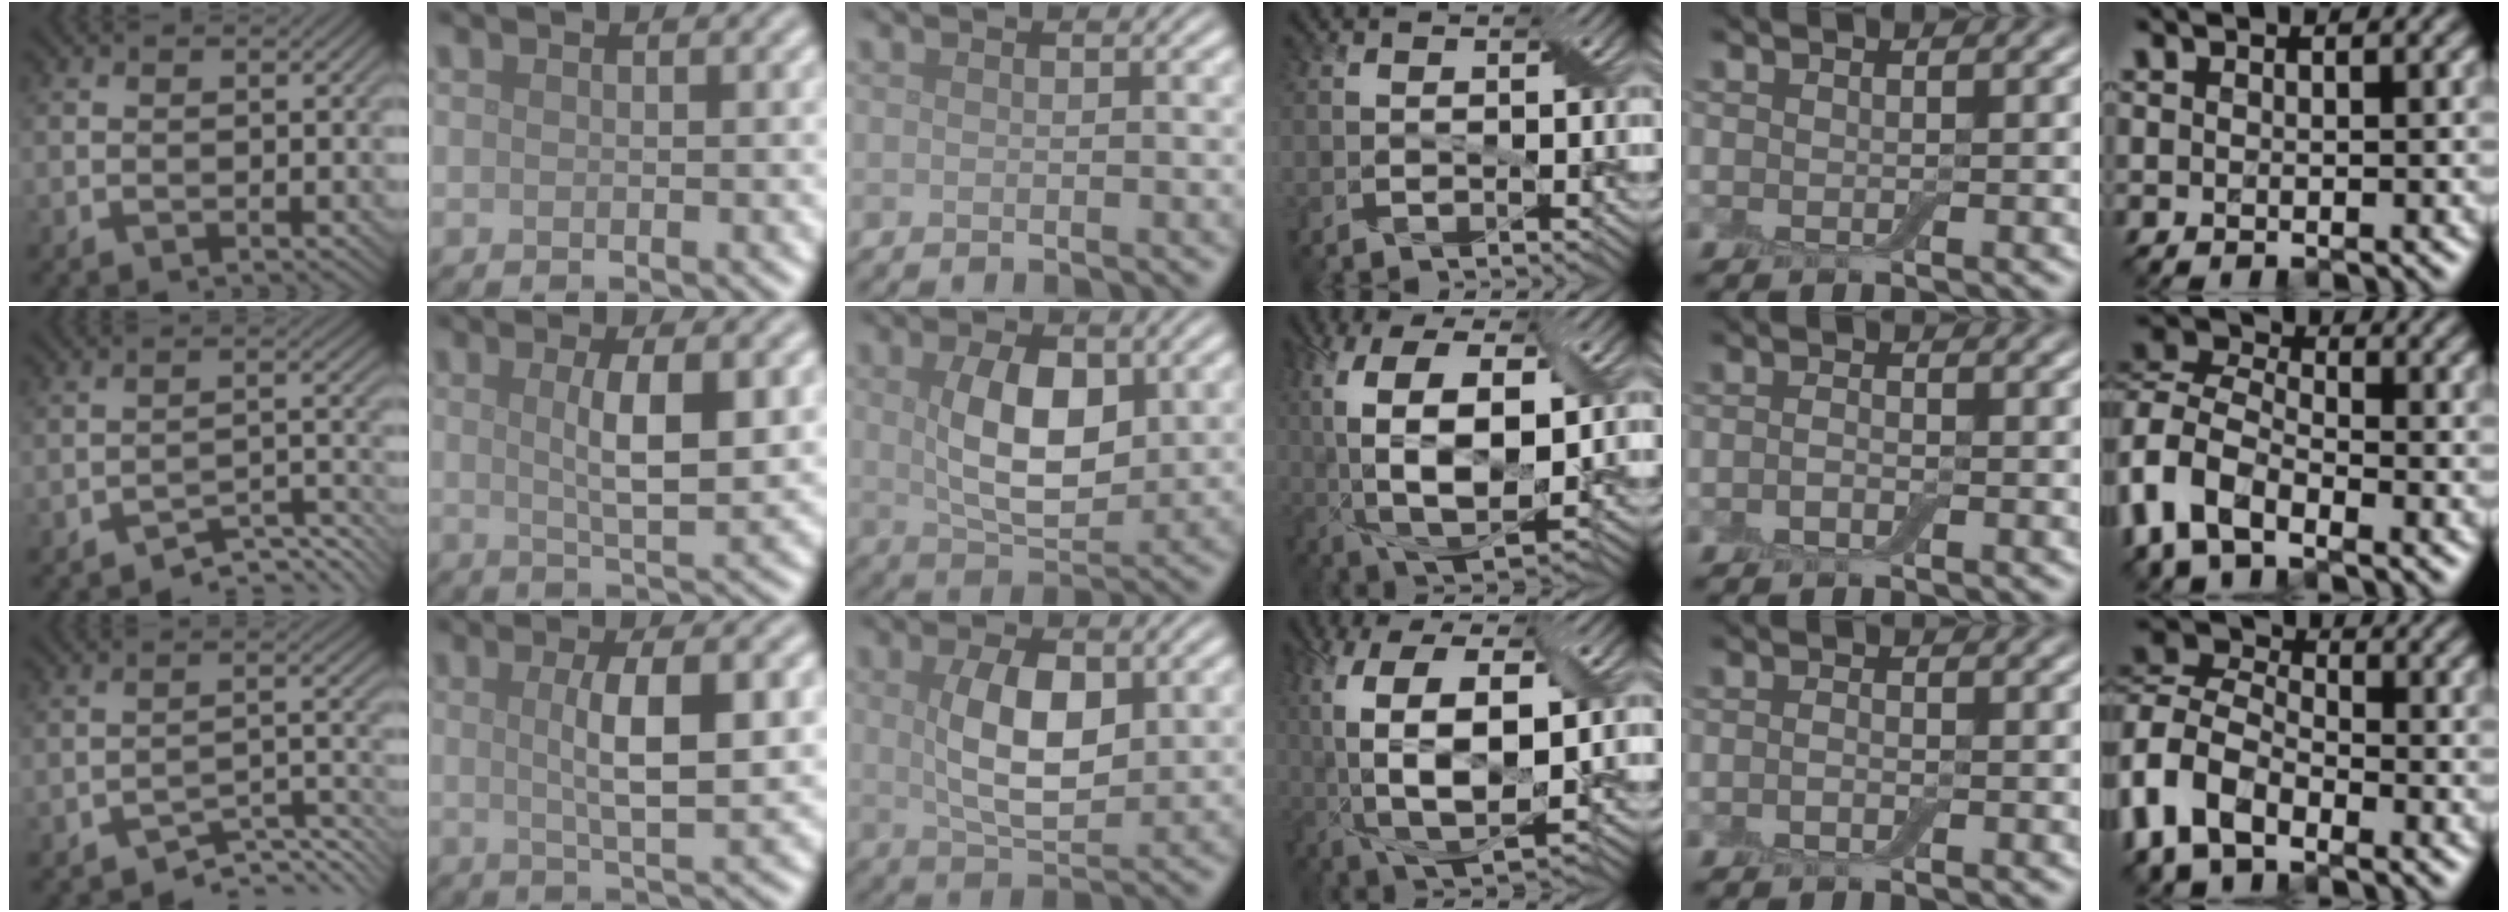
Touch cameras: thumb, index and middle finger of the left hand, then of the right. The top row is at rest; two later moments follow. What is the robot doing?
{"motion": "wrap", "object": "bandage"}